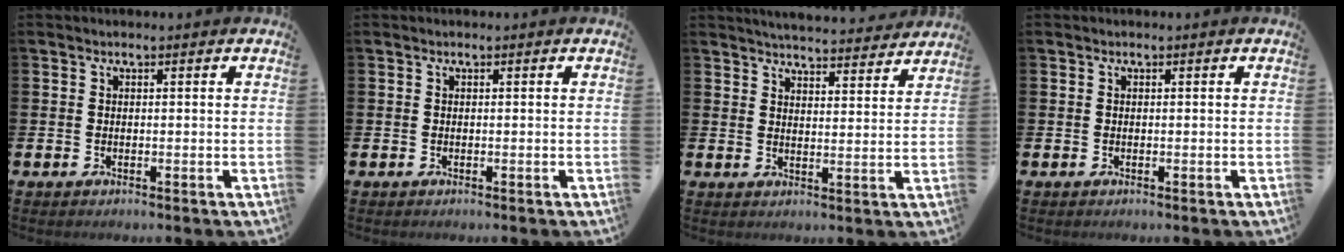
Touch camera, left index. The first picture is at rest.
{"total": 0.0}
{"total": 5.3, "force": [5.2, 0.3, 0.4], "torque": [-0.010, -0.039, 0.091]}
{"total": 0.0}